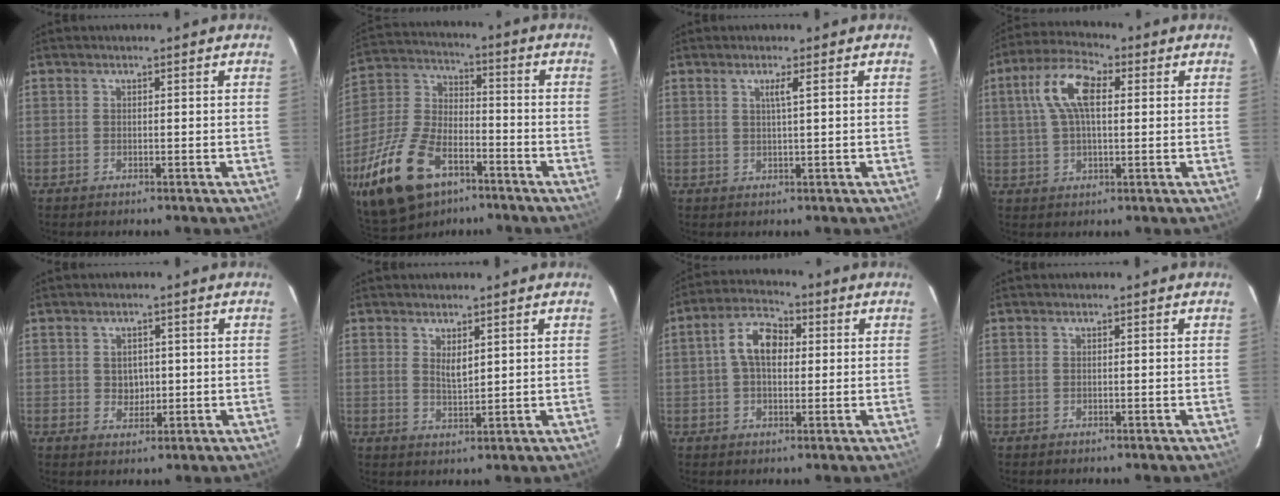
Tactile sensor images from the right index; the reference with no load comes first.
{"total": 21.2, "force": [-11.8, 11.6, 13.4], "torque": [-0.300, -0.006, -0.208]}
{"total": 1.7, "force": [0.5, -0.5, 1.5], "torque": [-0.030, -0.002, 0.010]}
{"total": 9.9, "force": [2.4, 4.4, 8.5], "torque": [-0.170, 0.025, 0.040]}
{"total": 3.1, "force": [0.2, 2.9, 1.2], "torque": [-0.017, 0.003, 0.007]}
{"total": 3.0, "force": [1.5, 1.2, 2.3], "torque": [-0.039, -0.005, 0.027]}
{"total": 7.8, "force": [1.0, 4.9, 6.0], "torque": [-0.112, 0.024, 0.015]}
{"total": 0.0}